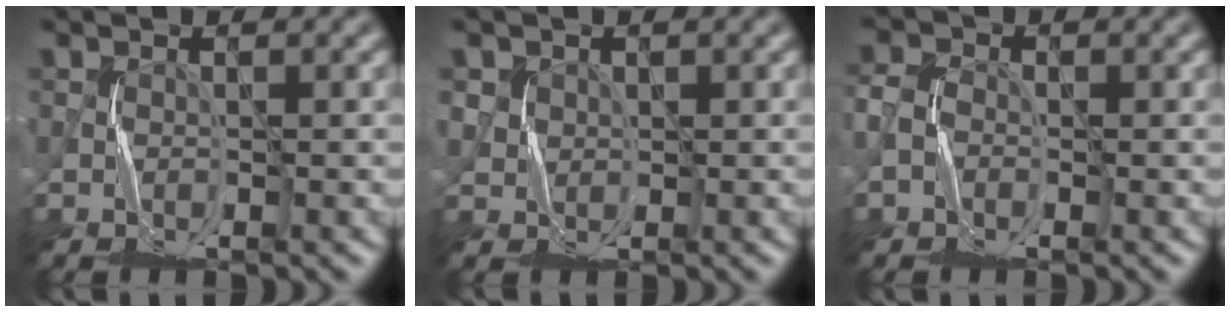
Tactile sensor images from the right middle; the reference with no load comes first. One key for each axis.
{"total": 1.5, "fx": 0.7, "fy": 1.3, "fz": 0.0, "tx": -0.018, "ty": -0.010, "tz": 0.024}
{"total": 2.2, "fx": -0.9, "fy": 1.7, "fz": 1.1, "tx": -0.026, "ty": 0.000, "tz": -0.017}